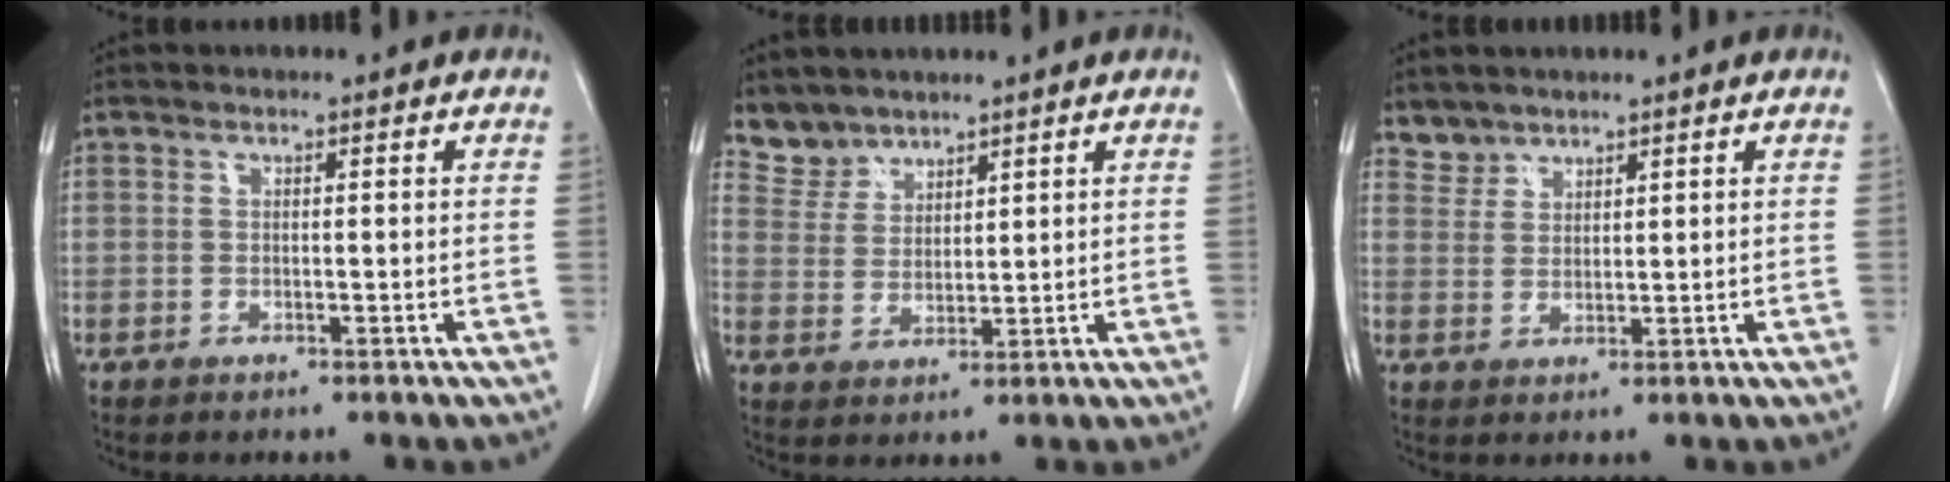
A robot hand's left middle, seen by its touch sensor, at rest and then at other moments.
{"total": 4.3, "force": [3.9, 1.7, -0.4], "torque": [0.008, 0.007, 0.087]}
{"total": 2.6, "force": [2.3, 1.0, -0.5], "torque": [0.014, 0.008, 0.045]}